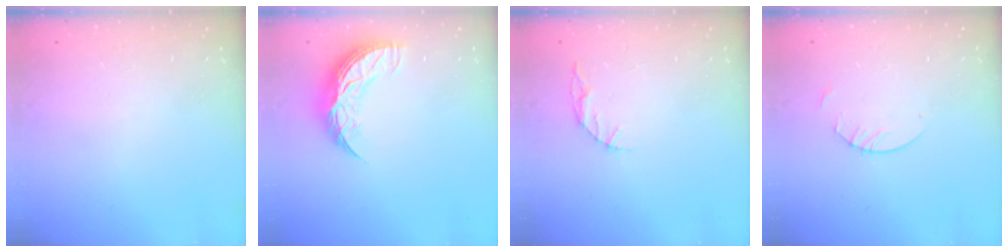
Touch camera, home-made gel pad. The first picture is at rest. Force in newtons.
{"total": 11.5, "press": 11.5, "slide": 0.9}
{"total": 3.5, "press": 3.5, "slide": 0.4}
{"total": 2.7, "press": 2.7, "slide": 0.2}